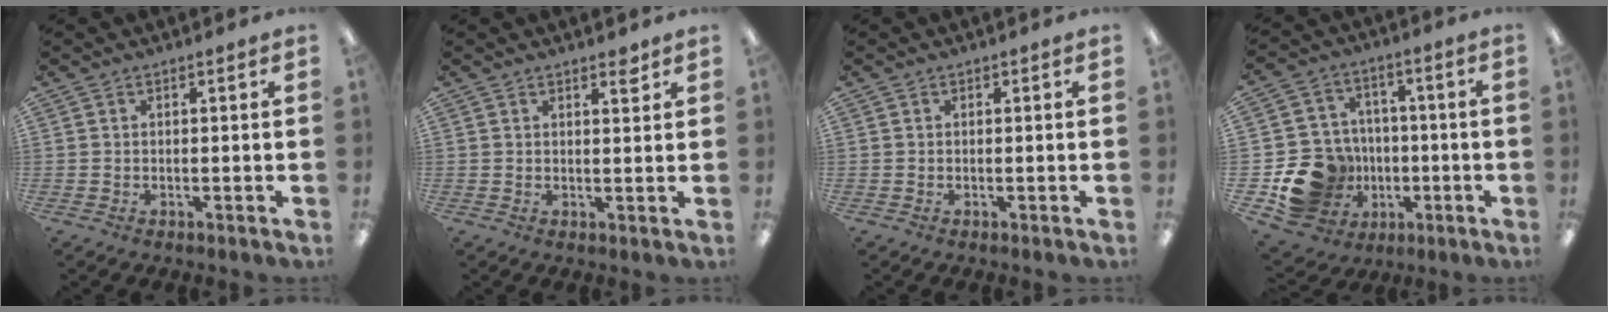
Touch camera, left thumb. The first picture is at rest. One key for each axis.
{"total": 2.4, "fx": 2.0, "fy": 0.6, "fz": 1.3, "tx": -0.004, "ty": -0.012, "tz": 0.031}
{"total": 0.0}
{"total": 16.3, "fx": -4.9, "fy": 14.3, "fz": 6.1, "tx": -0.130, "ty": 0.039, "tz": -0.059}